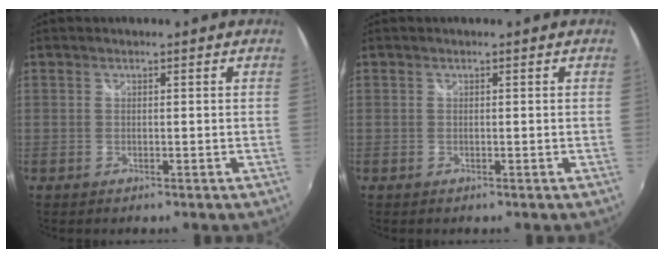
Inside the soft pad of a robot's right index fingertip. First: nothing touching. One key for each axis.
{"total": 0.0}